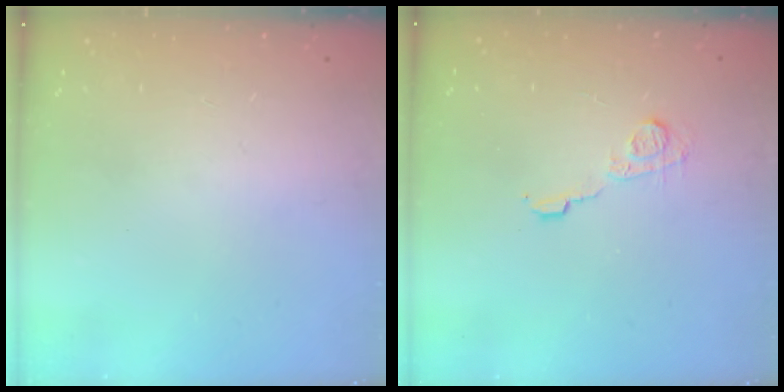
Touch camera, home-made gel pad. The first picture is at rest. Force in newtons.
{"total": 7.3, "press": 7.2, "slide": 0.4}